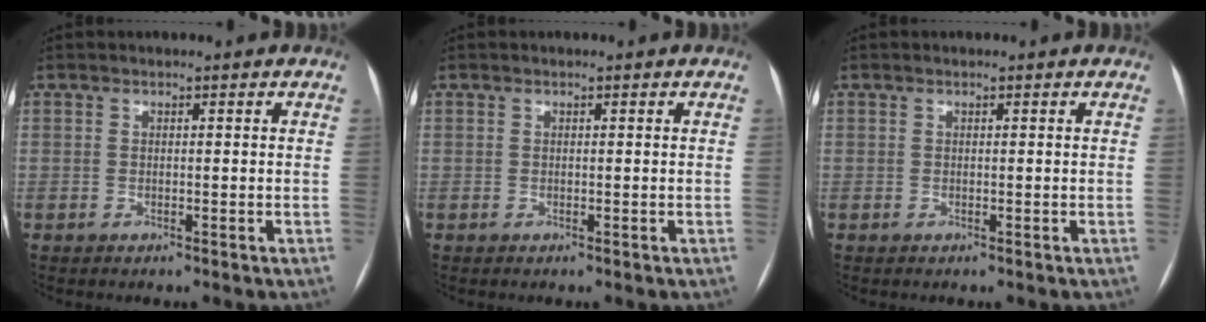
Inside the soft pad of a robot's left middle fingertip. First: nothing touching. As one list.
[{"total": 0.0}, {"total": 0.0}]